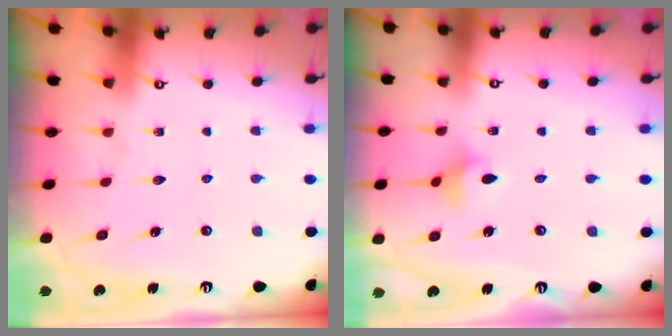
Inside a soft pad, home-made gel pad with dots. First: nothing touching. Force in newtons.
{"total": 4.0, "press": 4.0, "slide": 0.6}